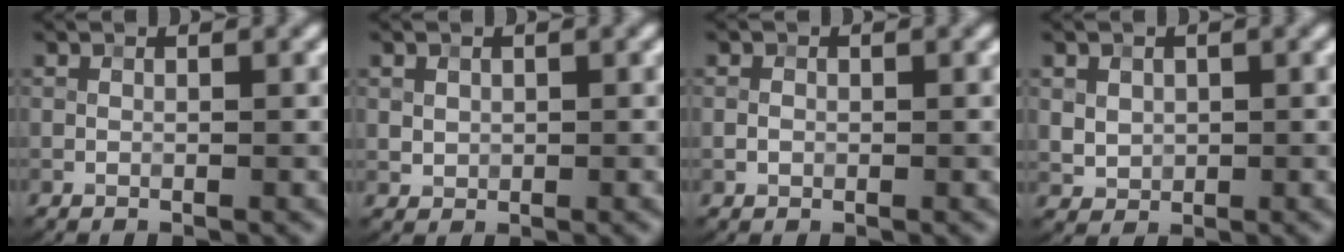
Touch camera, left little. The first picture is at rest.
{"total": 1.1, "force": [0.3, 0.9, 0.4], "torque": [-0.006, -0.002, 0.011]}
{"total": 1.0, "force": [-0.1, 0.9, 0.4], "torque": [-0.007, 0.001, -0.003]}
{"total": 2.0, "force": [0.6, 1.7, 0.9], "torque": [-0.022, -0.005, 0.022]}